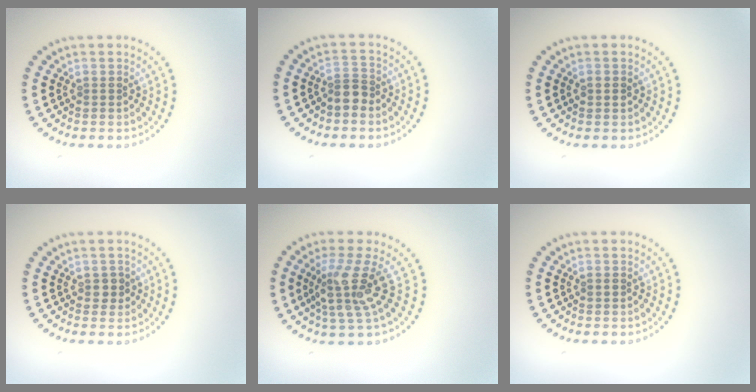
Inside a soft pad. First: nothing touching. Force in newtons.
{"total": 1.9, "press": 1.6, "slide": 1.1}
{"total": 1.0, "press": 1.0, "slide": 0.3}
{"total": 1.1, "press": 1.0, "slide": 0.3}
{"total": 4.1, "press": 3.0, "slide": 2.7}
{"total": 0.6, "press": 0.6, "slide": 0.0}